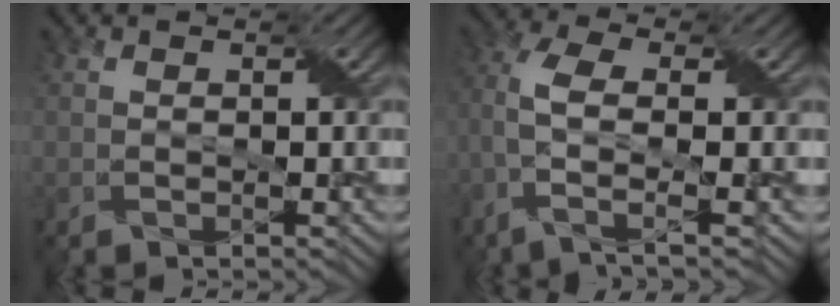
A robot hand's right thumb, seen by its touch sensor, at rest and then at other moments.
{"total": 6.4, "force": [-0.8, 2.1, 6.0], "torque": [-0.136, 0.010, -0.025]}